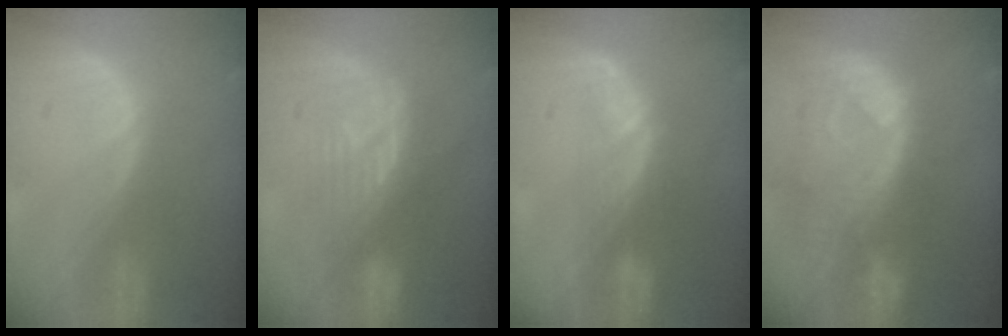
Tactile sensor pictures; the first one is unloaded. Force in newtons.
{"total": 6.1, "press": 6.0, "slide": 1.1}
{"total": 3.8, "press": 3.4, "slide": 1.6}
{"total": 10.9, "press": 9.7, "slide": 5.1}